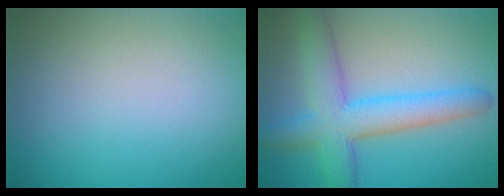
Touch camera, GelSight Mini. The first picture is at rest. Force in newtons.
{"total": 6.3, "press": 6.3, "slide": 0.3}